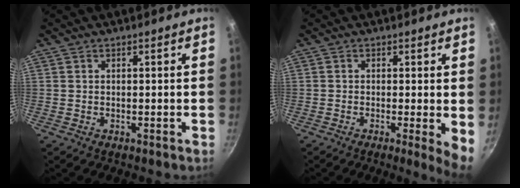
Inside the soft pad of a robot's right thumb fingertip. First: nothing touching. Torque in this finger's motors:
{"motor_torque": [-0.10, 0.46, -0.15, -0.10, 0.00]}